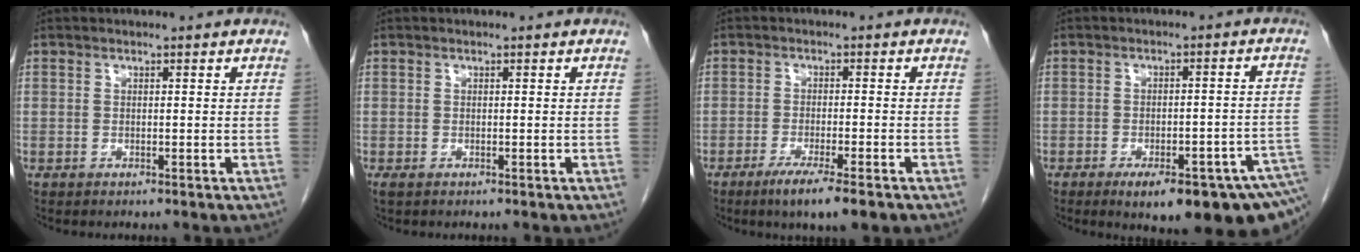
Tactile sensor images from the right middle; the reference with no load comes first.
{"total": 0.6, "force": [-0.3, 0.3, 0.4], "torque": [-0.006, -0.001, -0.002]}
{"total": 7.1, "force": [-4.7, 0.5, 5.4], "torque": [-0.081, -0.016, -0.071]}
{"total": 16.1, "force": [-10.2, 3.7, 11.9], "torque": [-0.096, 0.013, -0.129]}